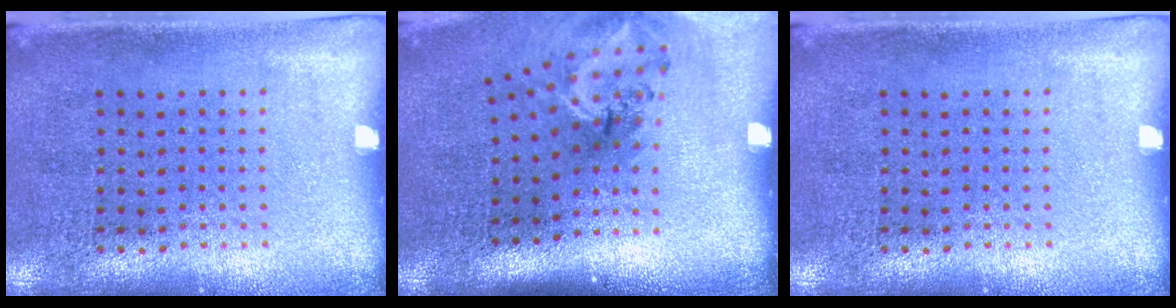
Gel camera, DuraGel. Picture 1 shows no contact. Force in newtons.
{"total": 1.8, "press": 1.2, "slide": 1.4}
{"total": 0.0}